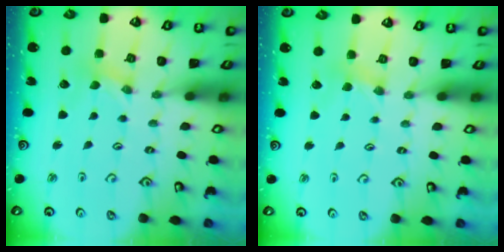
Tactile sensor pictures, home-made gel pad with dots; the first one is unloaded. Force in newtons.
{"total": 1.9, "press": 1.8, "slide": 0.4}